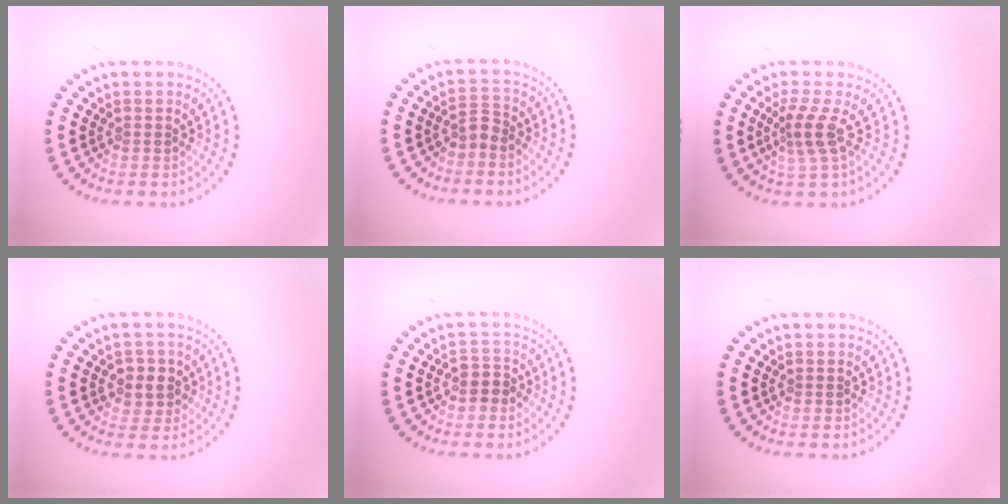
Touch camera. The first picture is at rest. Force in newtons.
{"total": 1.6, "press": 1.2, "slide": 1.0}
{"total": 2.6, "press": 1.8, "slide": 1.9}
{"total": 2.5, "press": 2.2, "slide": 1.1}
{"total": 1.7, "press": 1.4, "slide": 1.0}
{"total": 0.0}